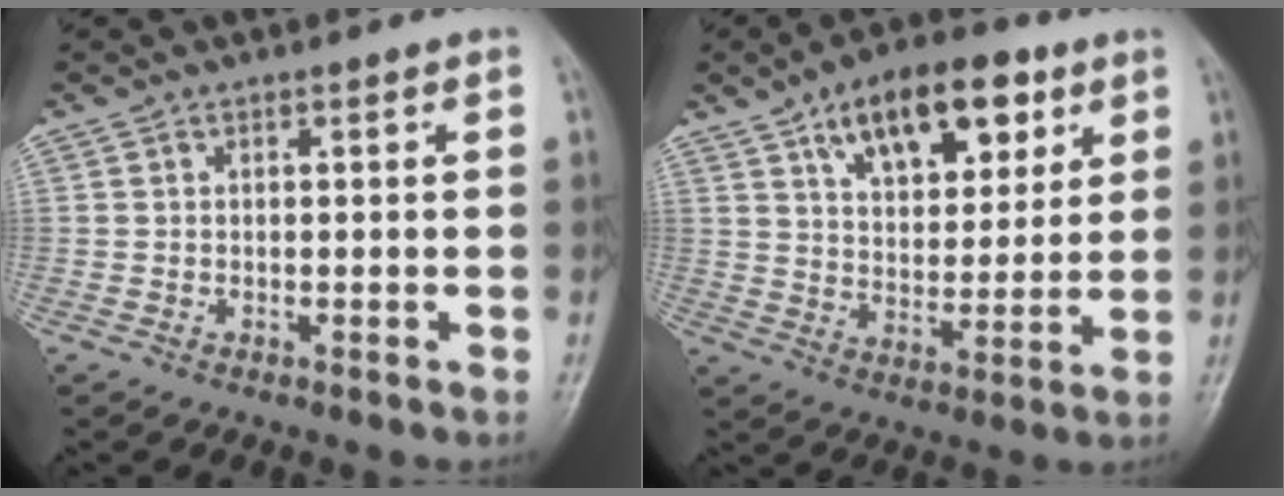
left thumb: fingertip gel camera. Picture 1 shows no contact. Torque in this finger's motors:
{"motor_torque": [0.46, 0.70, 0.42, -0.58, 0.20]}